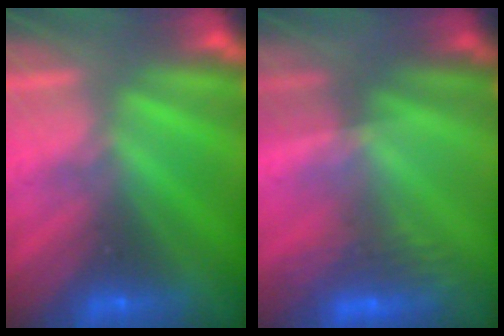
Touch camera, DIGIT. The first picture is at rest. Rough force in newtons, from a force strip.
{"total": 2.8}